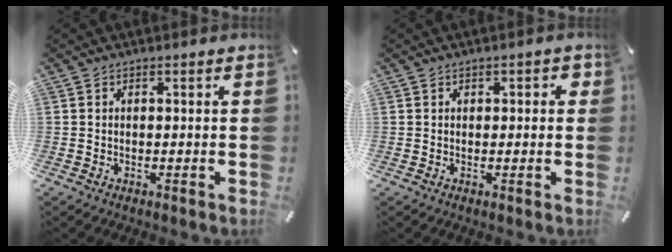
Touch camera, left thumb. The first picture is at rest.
{"total": 1.1, "force": [0.0, 0.9, 0.6], "torque": [-0.004, 0.003, -0.005]}